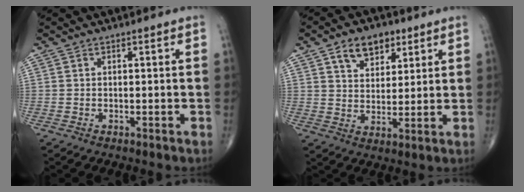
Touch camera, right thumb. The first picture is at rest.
{"total": 8.4, "force": [4.6, 5.3, 4.6], "torque": [-0.045, -0.020, 0.077]}